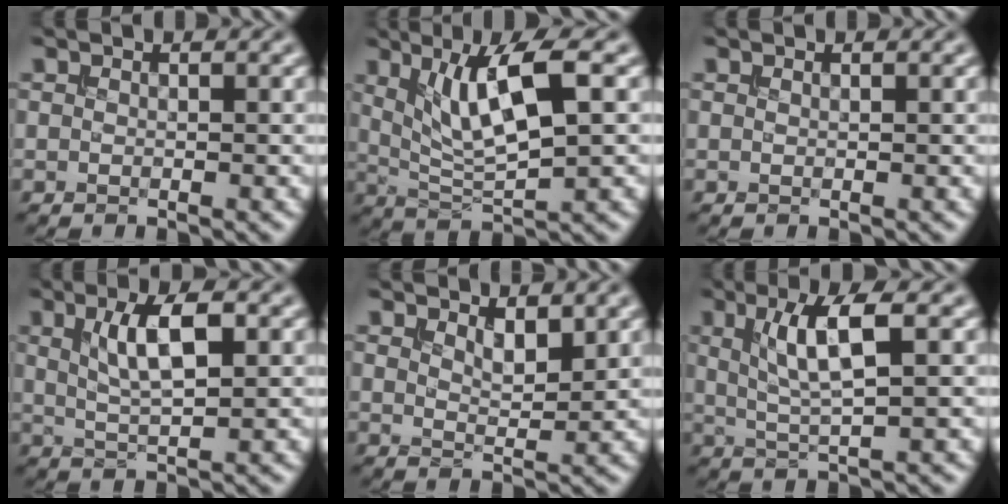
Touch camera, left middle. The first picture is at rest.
{"total": 7.1, "force": [2.1, 1.8, 6.6], "torque": [-0.116, -0.005, 0.042]}
{"total": 0.0}
{"total": 4.9, "force": [1.4, 1.5, 4.5], "torque": [-0.086, 0.005, 0.025]}
{"total": 2.1, "force": [1.4, 0.6, 1.3], "torque": [-0.022, -0.006, 0.025]}
{"total": 5.3, "force": [1.4, 1.2, 4.9], "torque": [-0.096, 0.001, 0.030]}